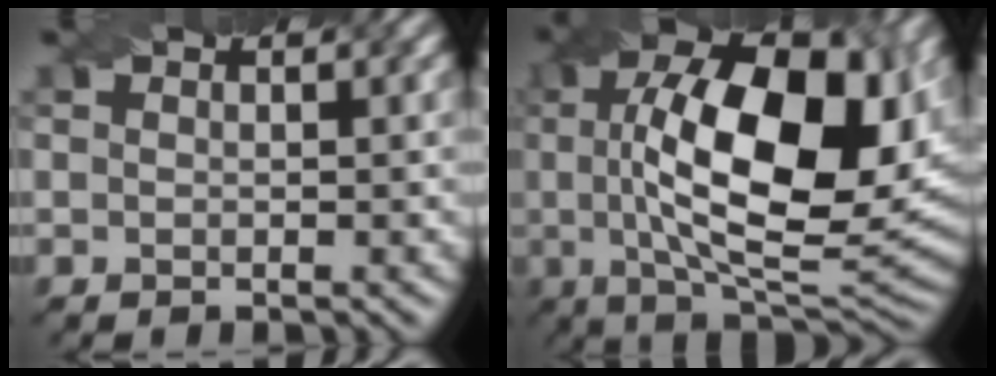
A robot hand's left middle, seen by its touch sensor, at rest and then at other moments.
{"total": 15.5, "force": [1.9, 6.6, 13.9], "torque": [-0.223, 0.007, 0.035]}